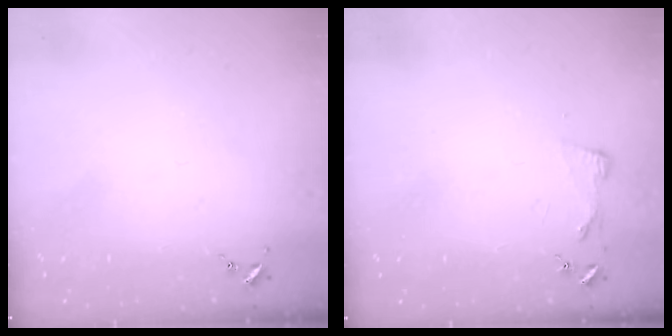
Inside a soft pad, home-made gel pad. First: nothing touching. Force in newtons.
{"total": 3.1, "press": 3.1, "slide": 0.4}